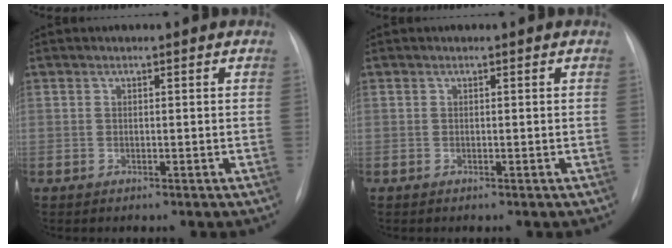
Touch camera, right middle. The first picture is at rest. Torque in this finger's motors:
{"motor_torque": [-0.13, 0.06, -0.03, 0.00]}